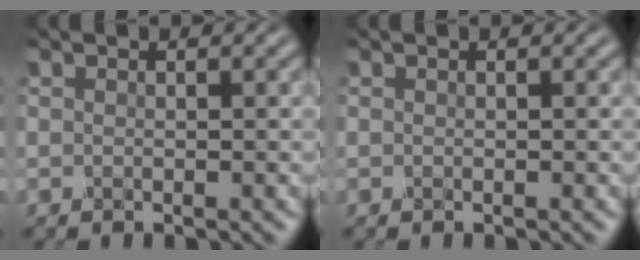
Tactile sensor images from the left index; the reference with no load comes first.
{"total": 0.0}